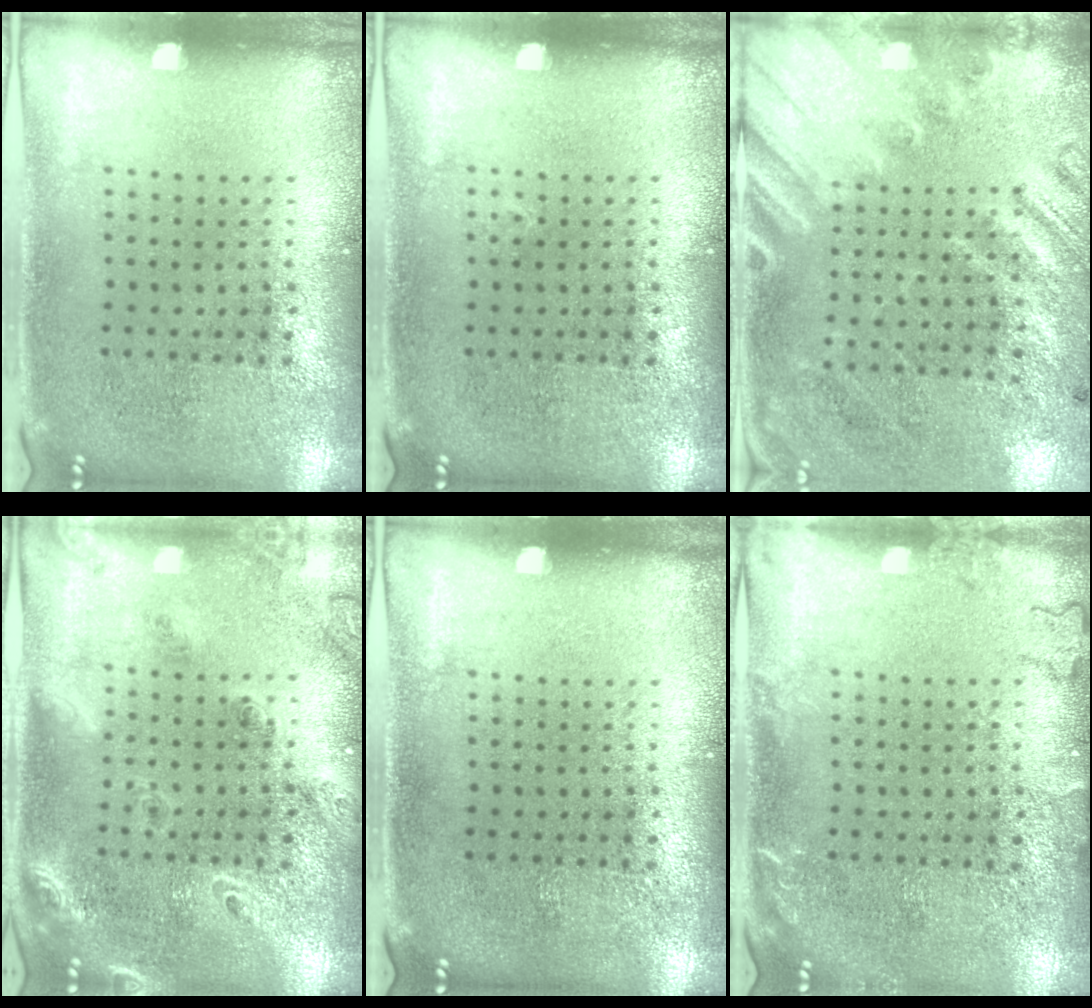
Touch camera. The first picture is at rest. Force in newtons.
{"total": 0.0}
{"total": 2.5, "press": 1.8, "slide": 1.8}
{"total": 1.8, "press": 1.5, "slide": 1.0}
{"total": 0.0}
{"total": 1.6, "press": 1.6, "slide": 0.3}